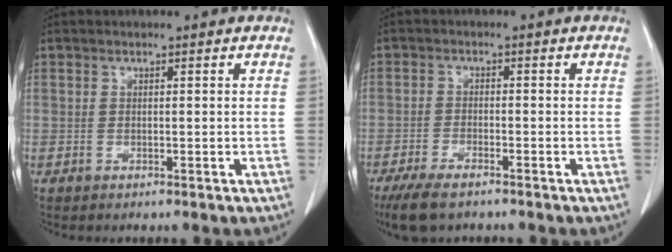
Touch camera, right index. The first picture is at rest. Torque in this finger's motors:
{"motor_torque": [0.35, -0.33, 0.07, 0.01]}